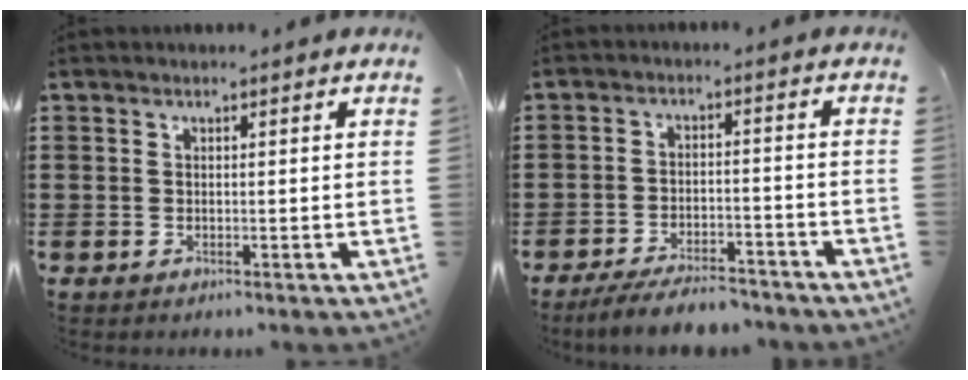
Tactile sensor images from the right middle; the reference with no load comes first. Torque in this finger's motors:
{"motor_torque": [2.14, 0.00, 0.27, 0.16]}